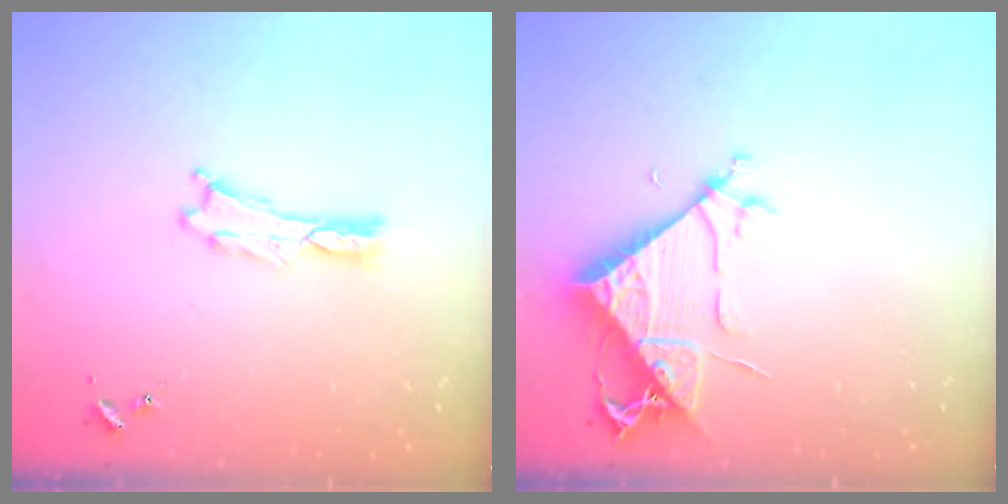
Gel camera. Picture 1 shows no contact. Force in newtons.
{"total": 7.7, "press": 7.6, "slide": 0.9}